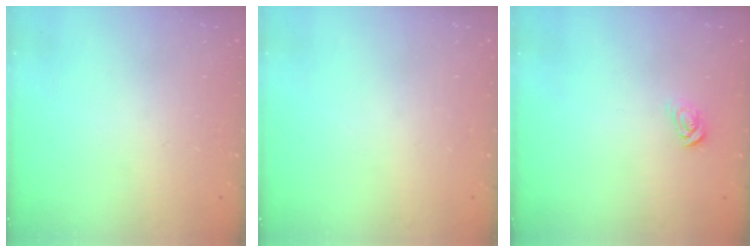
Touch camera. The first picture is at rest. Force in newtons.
{"total": 0.0}
{"total": 3.6, "press": 3.6, "slide": 0.3}